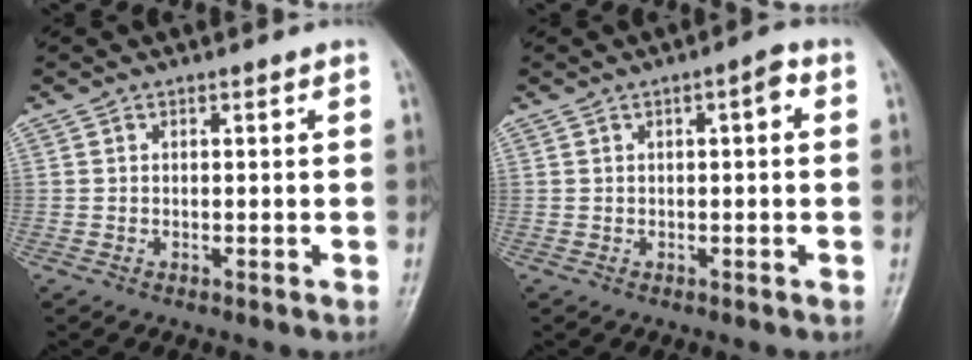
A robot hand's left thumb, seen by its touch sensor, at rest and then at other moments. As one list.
[{"total": 3.0, "force": [0.8, 1.0, 2.7], "torque": [-0.038, 0.007, 0.006]}]